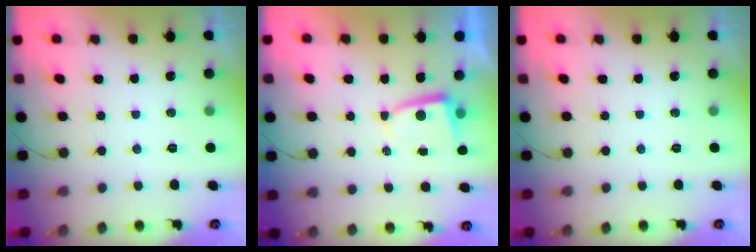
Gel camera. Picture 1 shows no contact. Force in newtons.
{"total": 2.8, "press": 2.7, "slide": 0.5}
{"total": 0.0}